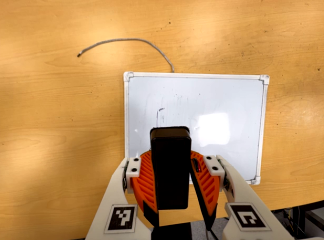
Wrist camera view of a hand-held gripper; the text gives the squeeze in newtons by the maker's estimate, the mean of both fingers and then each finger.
{"total": 8.5, "left": 8.4, "right": 8.6}